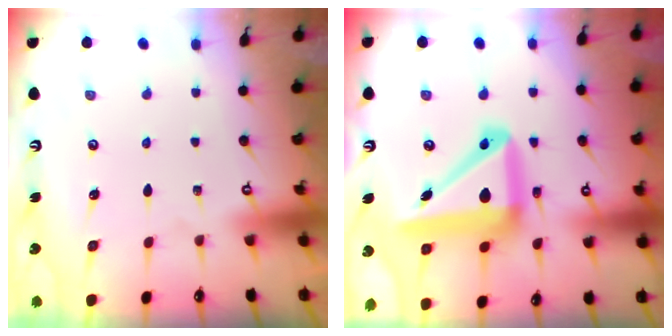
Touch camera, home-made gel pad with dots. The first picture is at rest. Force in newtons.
{"total": 17.9, "press": 17.7, "slide": 2.7}